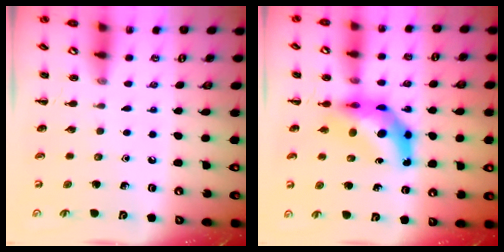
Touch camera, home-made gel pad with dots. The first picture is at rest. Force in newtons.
{"total": 9.6, "press": 9.0, "slide": 3.4}